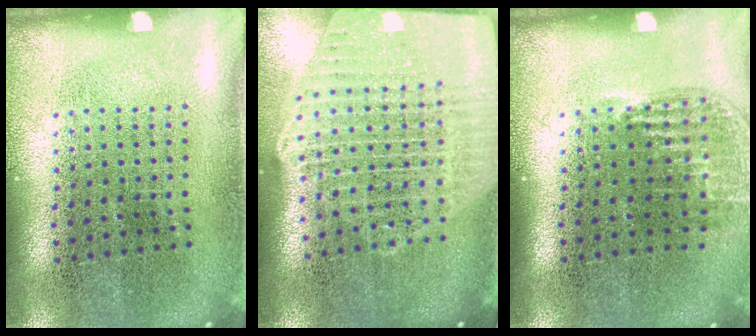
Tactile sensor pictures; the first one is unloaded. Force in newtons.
{"total": 2.6, "press": 2.2, "slide": 1.4}
{"total": 1.1, "press": 1.0, "slide": 0.4}